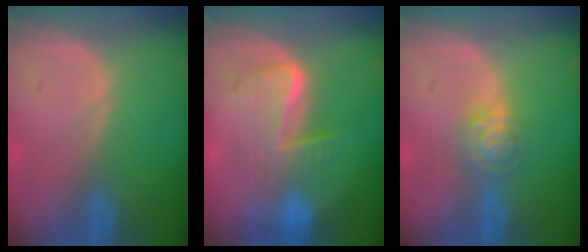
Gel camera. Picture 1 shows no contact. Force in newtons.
{"total": 7.2, "press": 7.2, "slide": 0.2}
{"total": 4.6, "press": 3.9, "slide": 2.6}